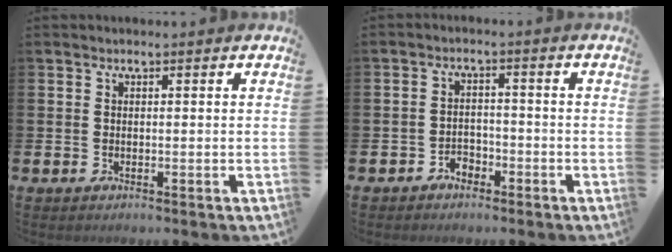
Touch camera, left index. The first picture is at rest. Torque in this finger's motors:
{"motor_torque": [-0.04, 0.03, 0.00, 0.00]}